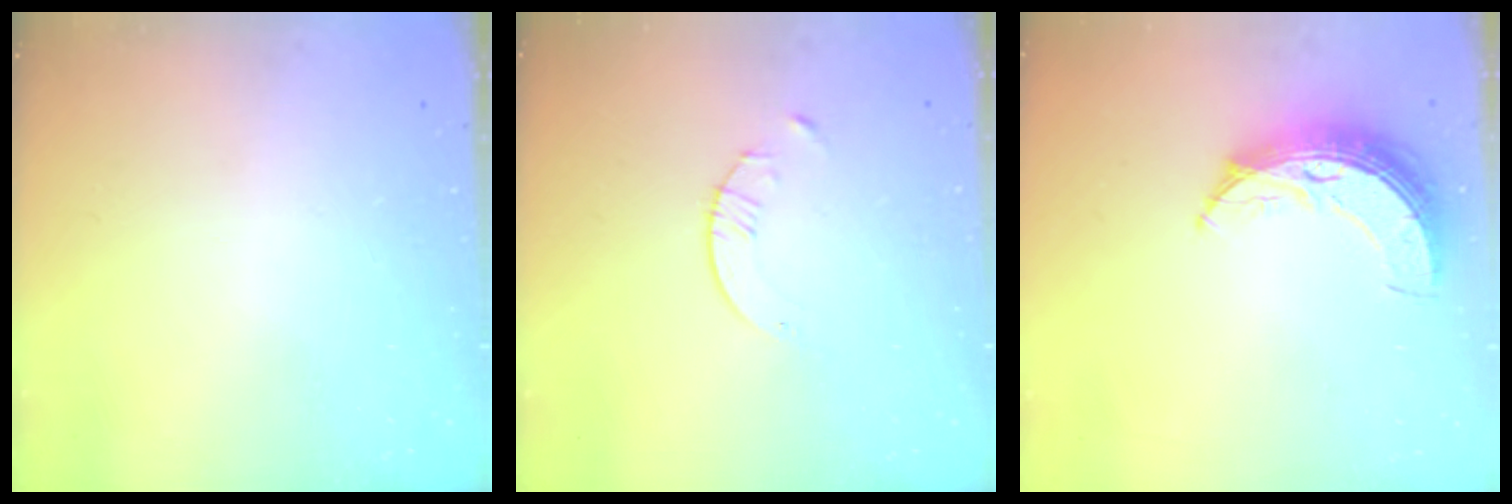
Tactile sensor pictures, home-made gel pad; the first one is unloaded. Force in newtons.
{"total": 2.1, "press": 2.1, "slide": 0.3}
{"total": 9.4, "press": 9.4, "slide": 0.7}